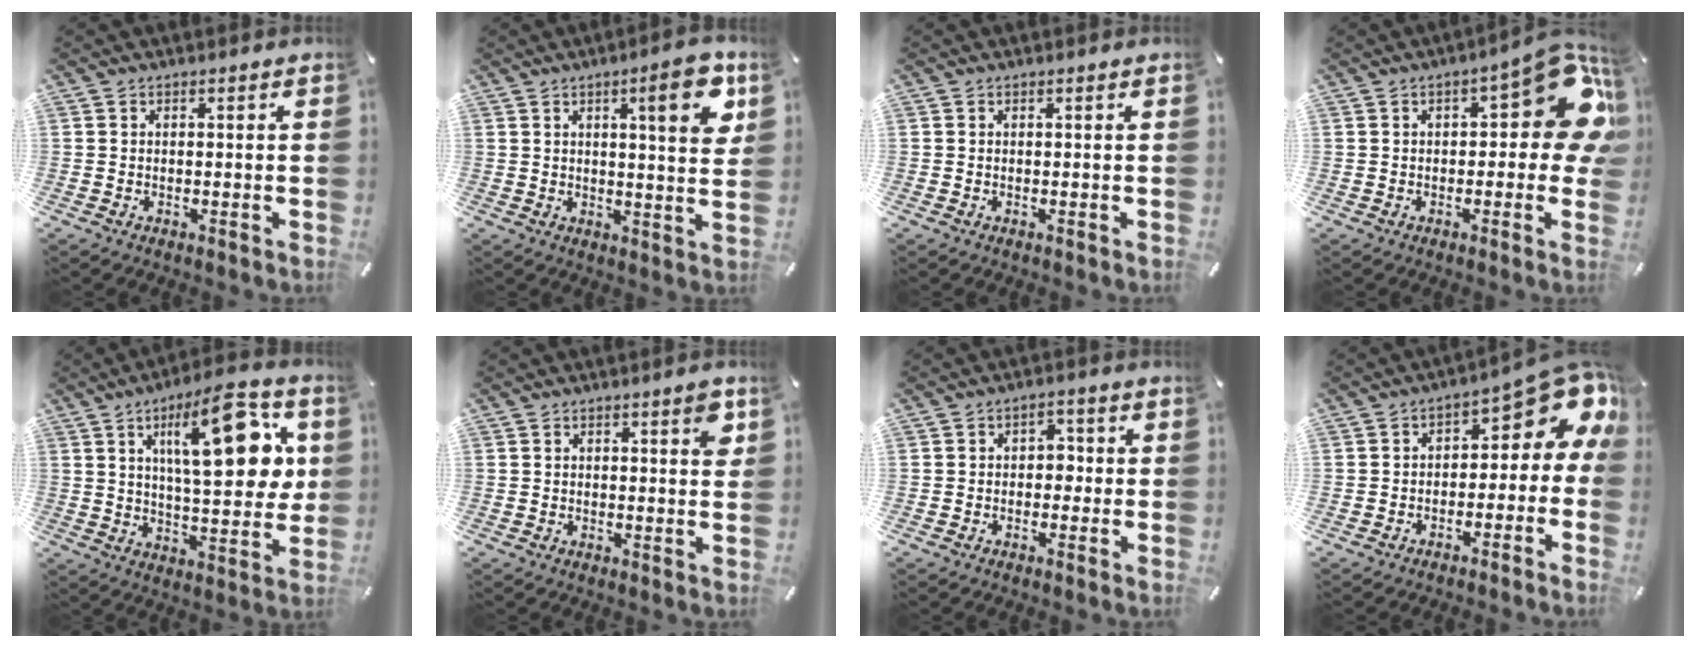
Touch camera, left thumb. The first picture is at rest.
{"total": 12.0, "force": [4.9, 2.6, 10.6], "torque": [-0.134, -0.025, 0.068]}
{"total": 0.0}
{"total": 16.7, "force": [4.4, 6.9, 14.6], "torque": [-0.171, -0.029, 0.068]}
{"total": 22.1, "force": [7.6, 8.4, 19.0], "torque": [-0.268, -0.021, 0.109]}
{"total": 4.0, "force": [1.5, 1.3, 3.5], "torque": [-0.047, -0.005, 0.019]}
{"total": 3.0, "force": [-0.9, 2.2, 1.9], "torque": [-0.029, 0.010, -0.022]}
{"total": 10.5, "force": [4.2, 5.5, 7.9], "torque": [-0.088, -0.045, 0.064]}